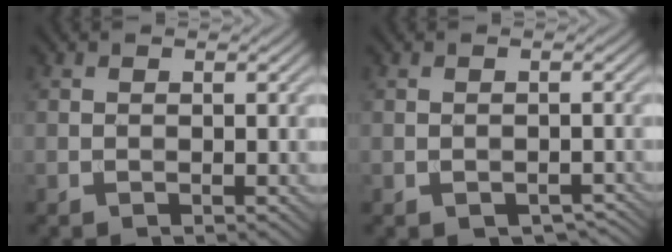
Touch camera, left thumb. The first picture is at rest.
{"total": 2.1, "force": [-1.4, 1.1, 1.2], "torque": [-0.020, -0.005, -0.011]}